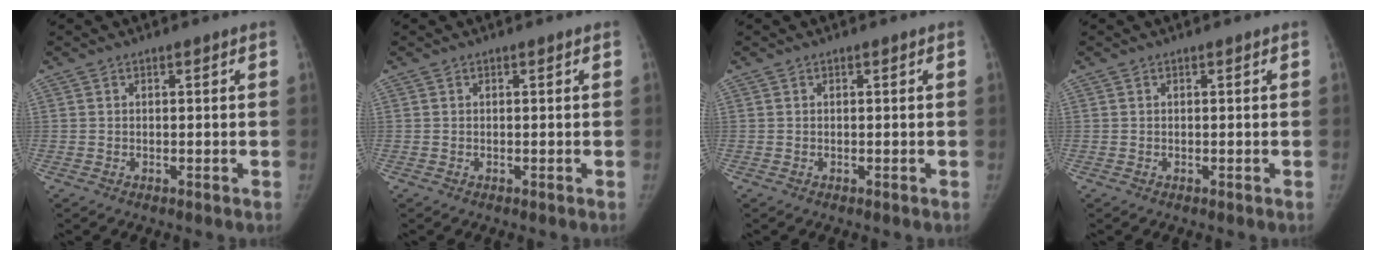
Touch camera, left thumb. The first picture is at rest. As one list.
[{"total": 0.0}, {"total": 0.0}, {"total": 0.0}]